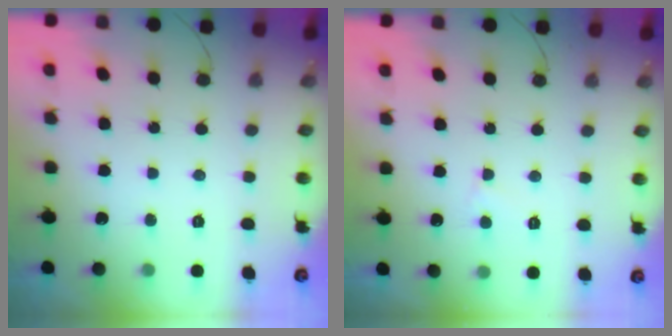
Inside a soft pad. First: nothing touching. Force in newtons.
{"total": 2.7, "press": 2.7, "slide": 0.2}